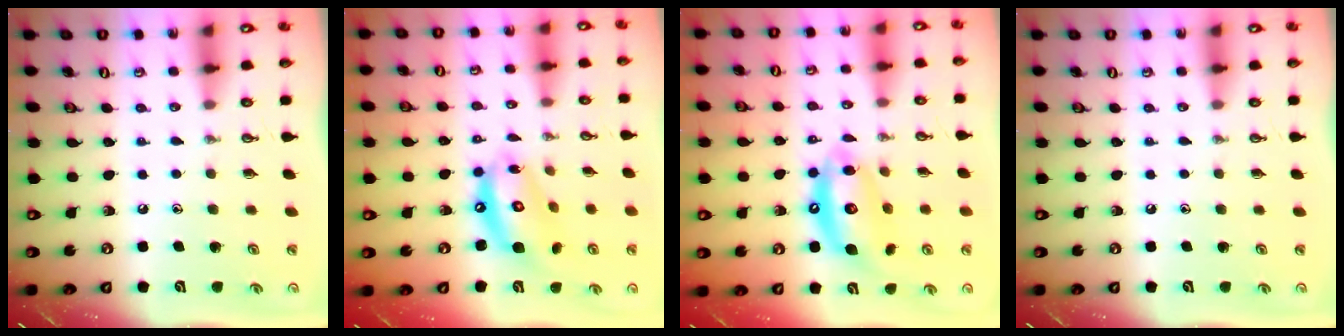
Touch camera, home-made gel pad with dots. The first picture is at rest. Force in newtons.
{"total": 13.4, "press": 13.4, "slide": 1.3}
{"total": 13.5, "press": 13.4, "slide": 1.1}
{"total": 0.0}